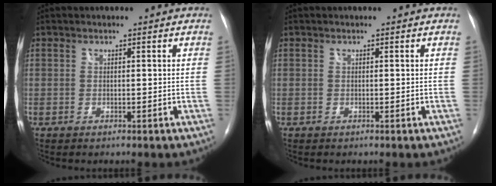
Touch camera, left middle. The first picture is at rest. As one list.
[{"total": 0.0}]